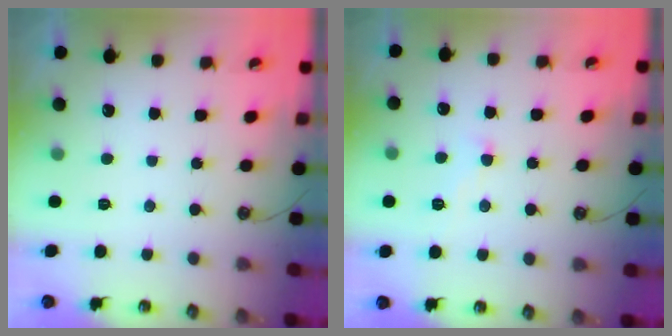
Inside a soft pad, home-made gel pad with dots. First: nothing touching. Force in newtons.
{"total": 1.2, "press": 1.0, "slide": 0.7}